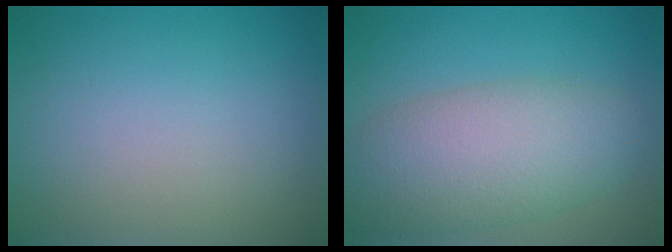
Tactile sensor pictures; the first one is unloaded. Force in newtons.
{"total": 7.2, "press": 7.2, "slide": 0.1}